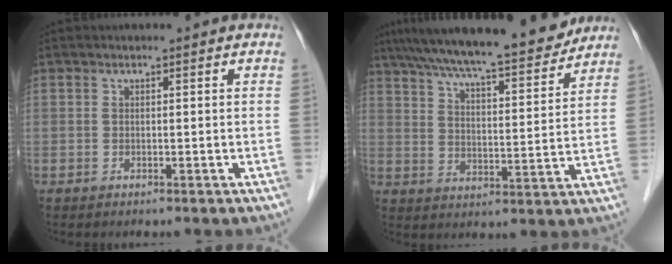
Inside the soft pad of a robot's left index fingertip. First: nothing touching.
{"total": 18.3, "force": [16.0, 2.2, 8.7], "torque": [-0.142, 0.009, 0.232]}